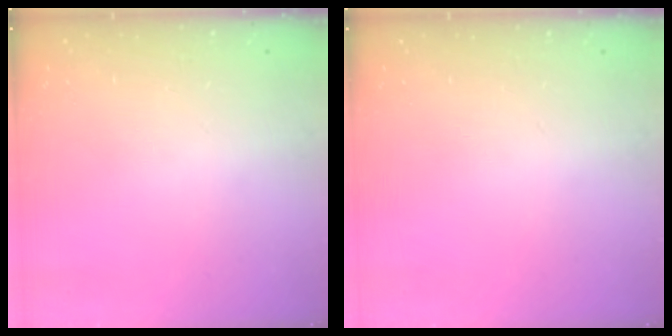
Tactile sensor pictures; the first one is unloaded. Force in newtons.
{"total": 0.0}